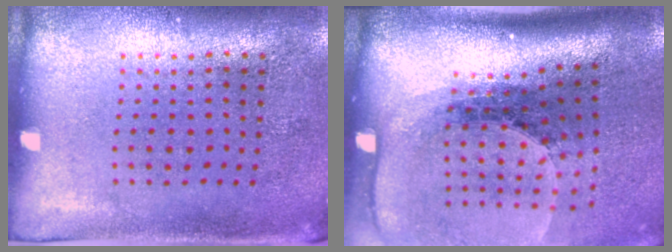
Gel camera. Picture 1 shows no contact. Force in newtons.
{"total": 2.6, "press": 1.9, "slide": 1.9}